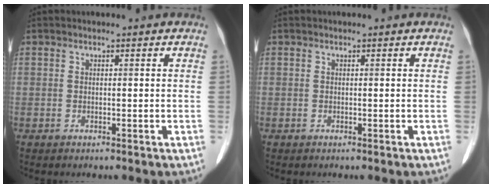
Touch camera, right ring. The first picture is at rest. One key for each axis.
{"total": 0.0}